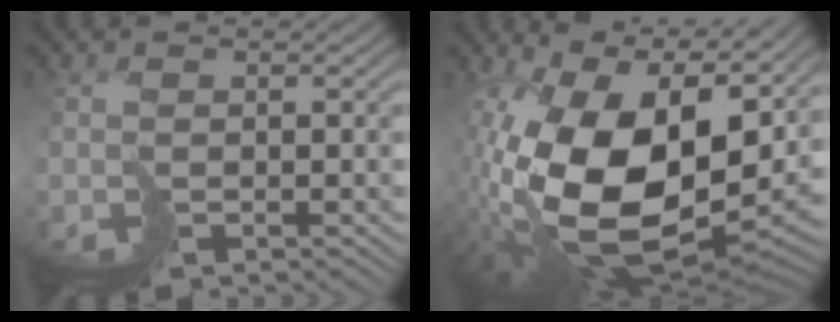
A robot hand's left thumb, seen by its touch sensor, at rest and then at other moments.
{"total": 19.7, "force": [2.2, 11.8, 15.6], "torque": [-0.330, -0.054, 0.067]}